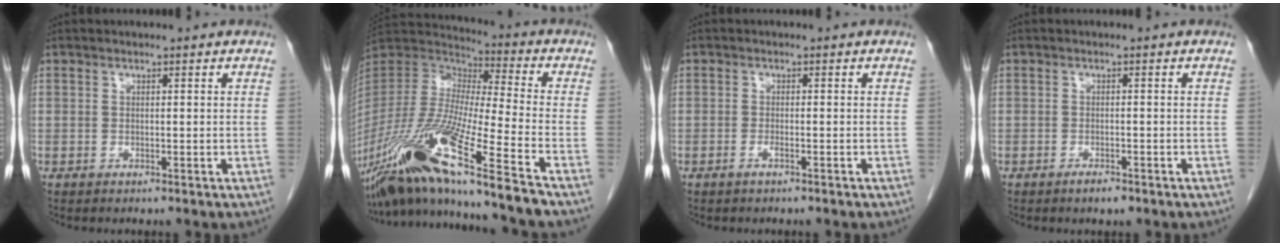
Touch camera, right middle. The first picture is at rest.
{"total": 21.2, "force": [-14.8, -1.5, 15.1], "torque": [-0.329, -0.049, -0.284]}
{"total": 1.1, "force": [-0.7, 0.1, 0.8], "torque": [-0.018, 0.001, -0.015]}
{"total": 1.8, "force": [-1.3, 0.5, 1.1], "torque": [-0.022, -0.001, -0.018]}